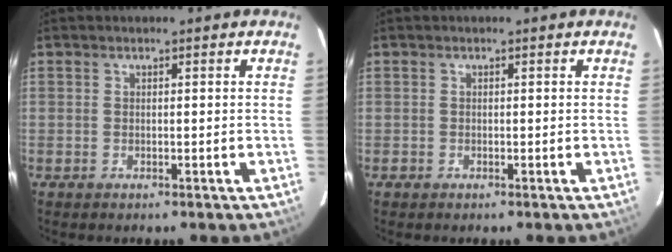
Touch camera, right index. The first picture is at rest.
{"total": 0.8, "force": [-0.4, 0.7, -0.1], "torque": [0.001, 0.003, -0.005]}